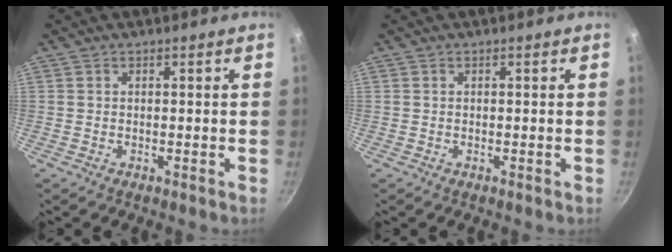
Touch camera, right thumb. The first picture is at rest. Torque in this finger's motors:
{"motor_torque": [-0.32, 0.11, 0.12, 0.12, 0.00]}